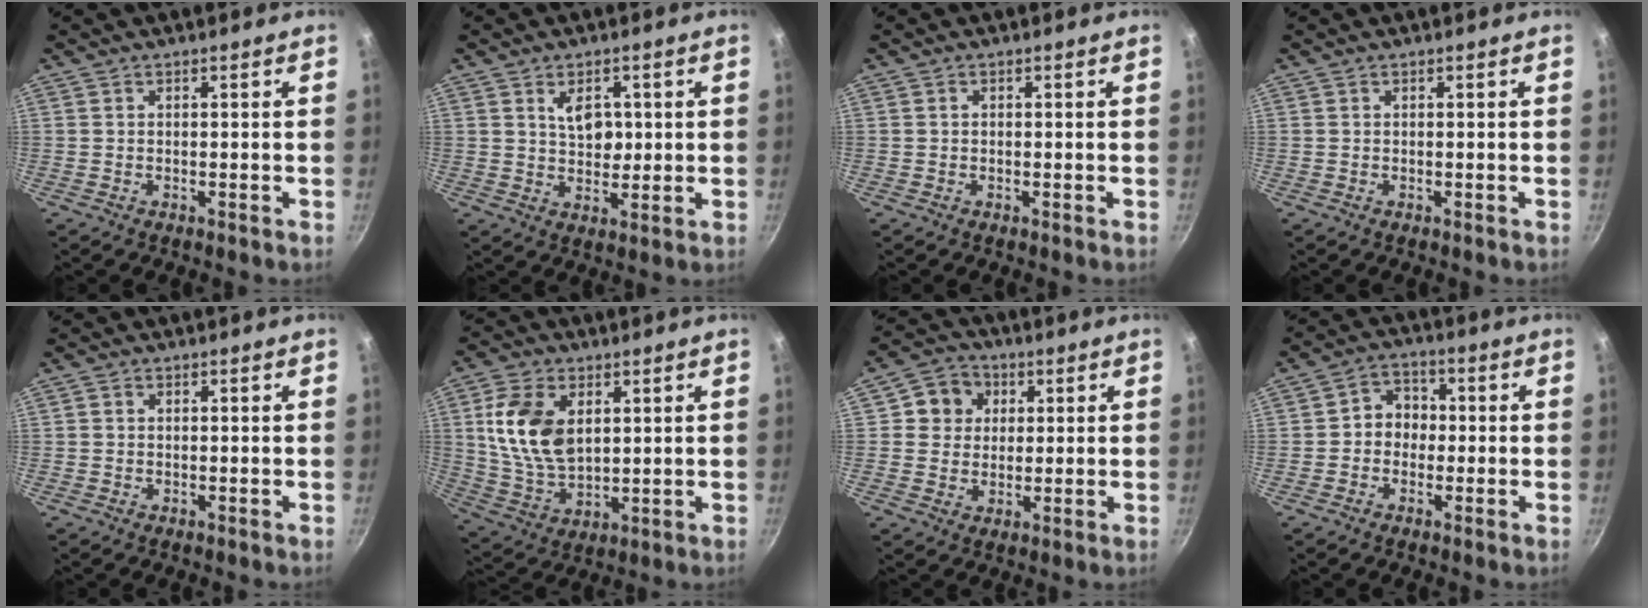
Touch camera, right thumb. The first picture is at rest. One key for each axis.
{"total": 5.9, "fx": 1.6, "fy": 3.9, "fz": 4.1, "tx": -0.043, "ty": -0.012, "tz": 0.027}
{"total": 0.5, "fx": 0.1, "fy": 0.4, "fz": 0.3, "tx": -0.003, "ty": 0.004, "tz": 0.000}
{"total": 0.0}
{"total": 0.8, "fx": 0.1, "fy": 0.7, "fz": 0.3, "tx": -0.003, "ty": 0.003, "tz": 0.000}
{"total": 13.1, "fx": 2.9, "fy": 8.2, "fz": 9.7, "tx": -0.173, "ty": -0.015, "tz": 0.061}
{"total": 8.0, "fx": 2.2, "fy": 7.2, "fz": 2.6, "tx": -0.003, "ty": 0.007, "tz": 0.027}
{"total": 5.9, "fx": -0.4, "fy": 5.1, "fz": 2.9, "tx": -0.011, "ty": 0.018, "tz": -0.019}